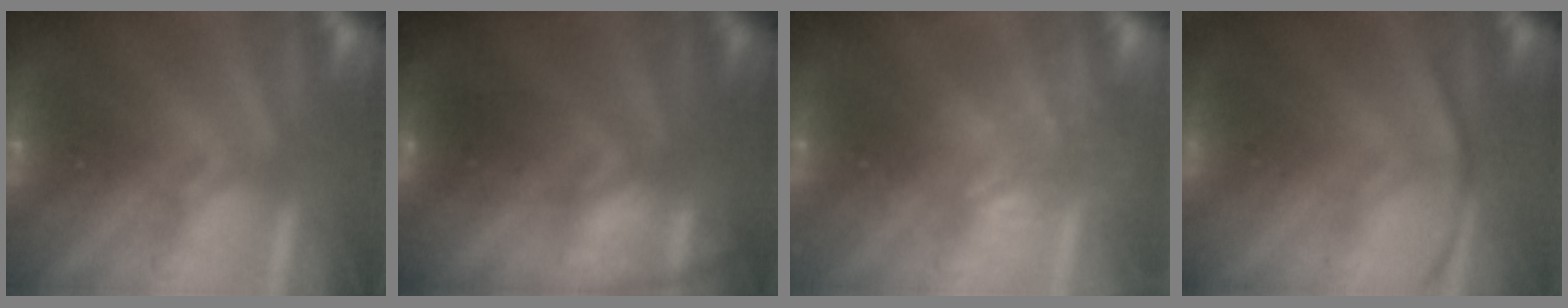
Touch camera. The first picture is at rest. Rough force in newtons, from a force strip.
{"total": 11.4}
{"total": 2.2}
{"total": 2.8}